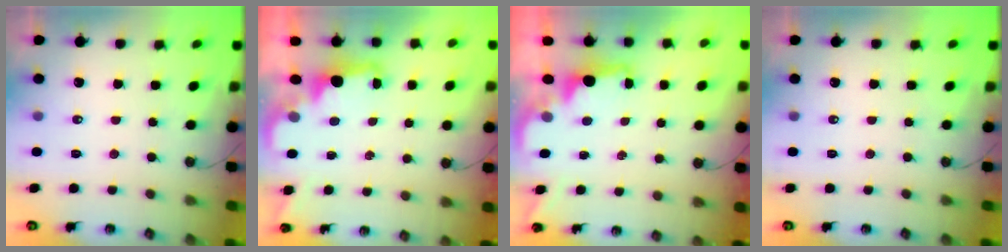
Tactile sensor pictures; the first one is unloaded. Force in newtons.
{"total": 2.1, "press": 2.0, "slide": 0.7}
{"total": 1.9, "press": 1.7, "slide": 0.8}
{"total": 0.0}